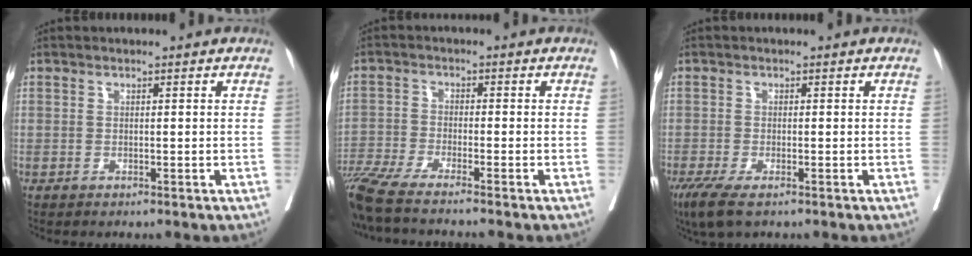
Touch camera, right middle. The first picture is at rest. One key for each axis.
{"total": 8.8, "fx": -6.9, "fy": -1.4, "fz": 5.3, "tx": -0.077, "ty": -0.036, "tz": -0.116}
{"total": 4.6, "fx": -3.0, "fy": 1.1, "fz": 3.3, "tx": -0.065, "ty": -0.014, "tz": -0.051}